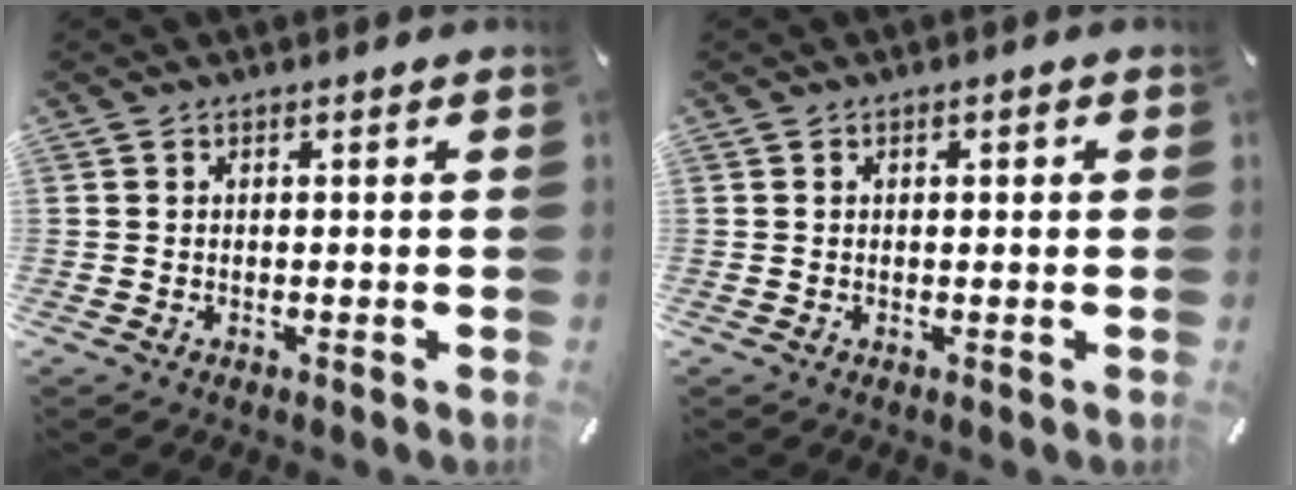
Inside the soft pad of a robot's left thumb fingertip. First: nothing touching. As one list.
[{"total": 1.0, "force": [0.0, 0.6, 0.7], "torque": [-0.015, 0.006, -0.002]}]